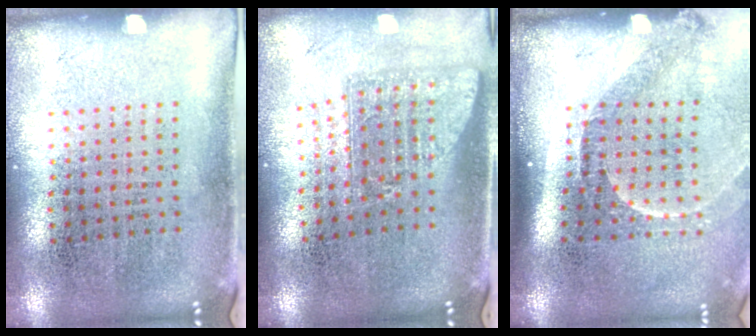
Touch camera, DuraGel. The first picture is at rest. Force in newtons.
{"total": 1.6, "press": 1.1, "slide": 1.0}
{"total": 2.2, "press": 1.5, "slide": 1.6}